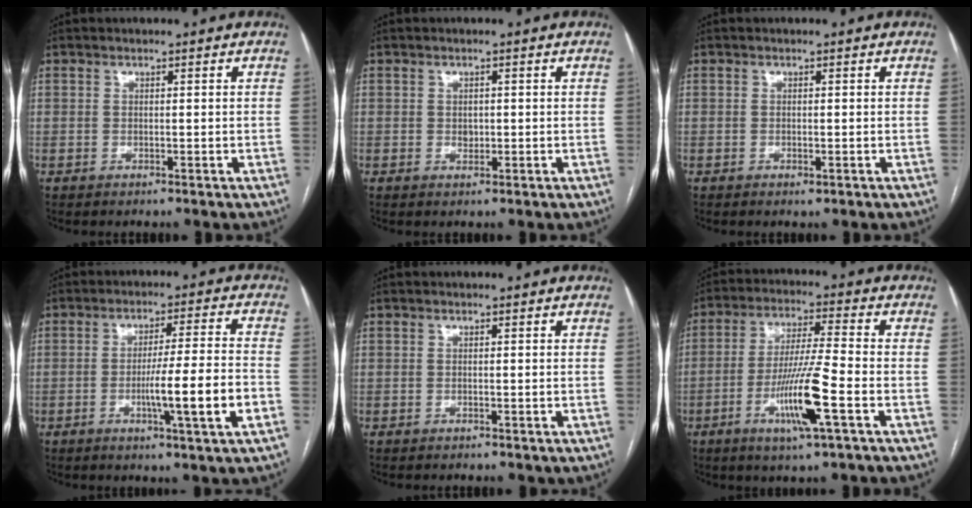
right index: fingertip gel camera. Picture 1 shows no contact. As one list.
[{"total": 1.2, "force": [0.0, 1.0, 0.8], "torque": [-0.011, 0.001, 0.002]}, {"total": 0.7, "force": [-0.4, 0.3, 0.5], "torque": [-0.006, -0.001, -0.003]}, {"total": 12.2, "force": [-3.7, -0.8, 11.6], "torque": [-0.195, -0.007, -0.063]}, {"total": 0.7, "force": [-0.6, 0.4, 0.2], "torque": [-0.006, 0.000, -0.007]}, {"total": 11.3, "force": [-4.2, -0.1, 10.5], "torque": [-0.204, -0.012, -0.080]}]